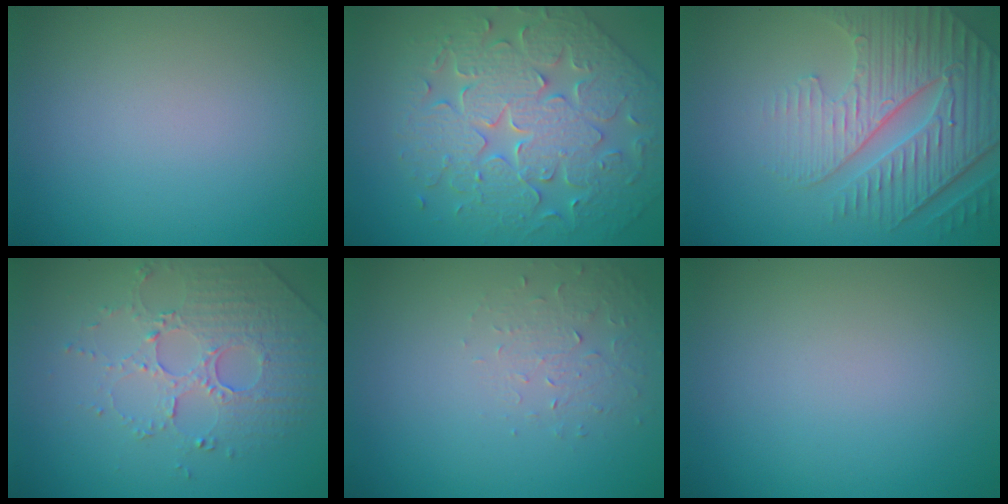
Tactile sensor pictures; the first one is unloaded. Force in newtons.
{"total": 6.8, "press": 6.0, "slide": 3.2}
{"total": 6.6, "press": 5.2, "slide": 4.1}
{"total": 5.0, "press": 3.6, "slide": 3.4}
{"total": 1.4, "press": 0.7, "slide": 1.2}
{"total": 0.0}